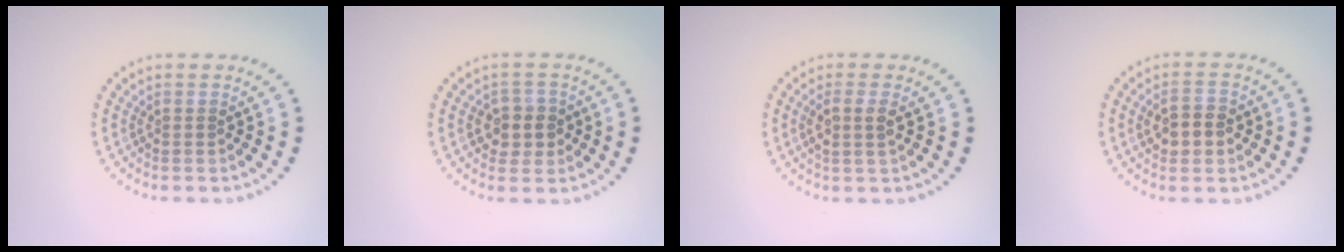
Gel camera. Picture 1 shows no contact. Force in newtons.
{"total": 2.8, "press": 2.7, "slide": 0.8}
{"total": 1.9, "press": 1.7, "slide": 0.9}
{"total": 2.9, "press": 2.9, "slide": 0.2}